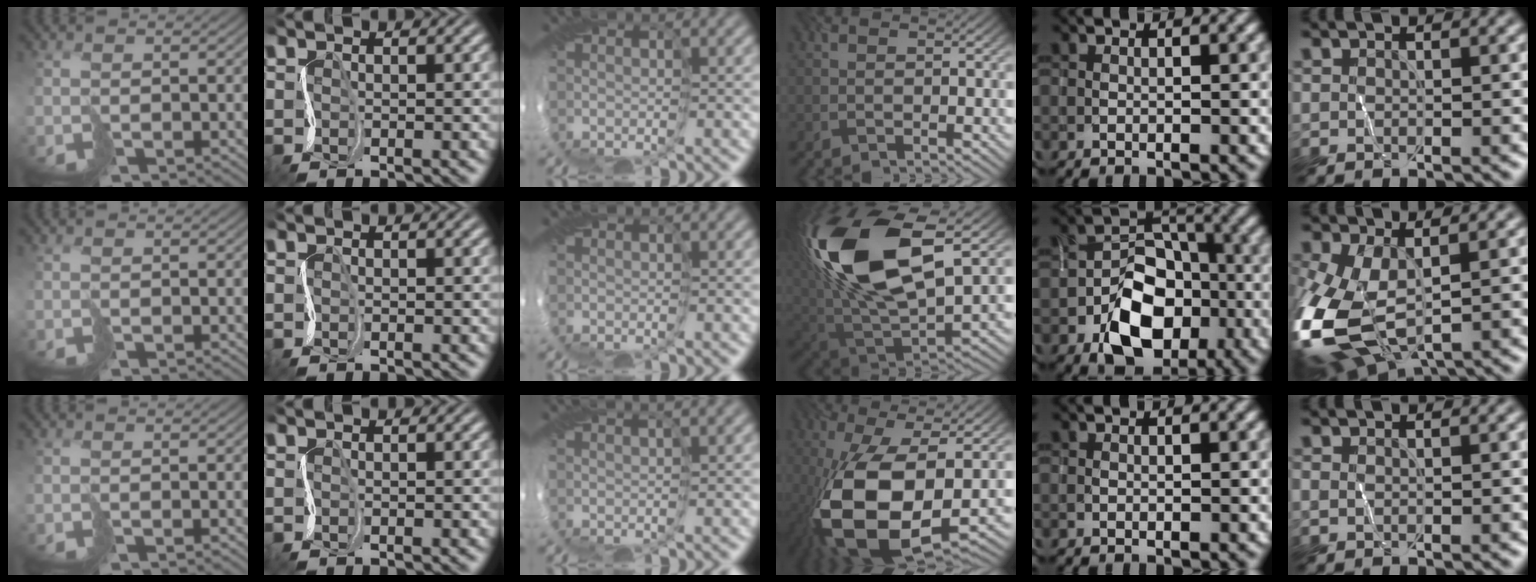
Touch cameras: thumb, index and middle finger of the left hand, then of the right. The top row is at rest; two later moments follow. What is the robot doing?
{"motion": "cut", "object": "receipt paper"}